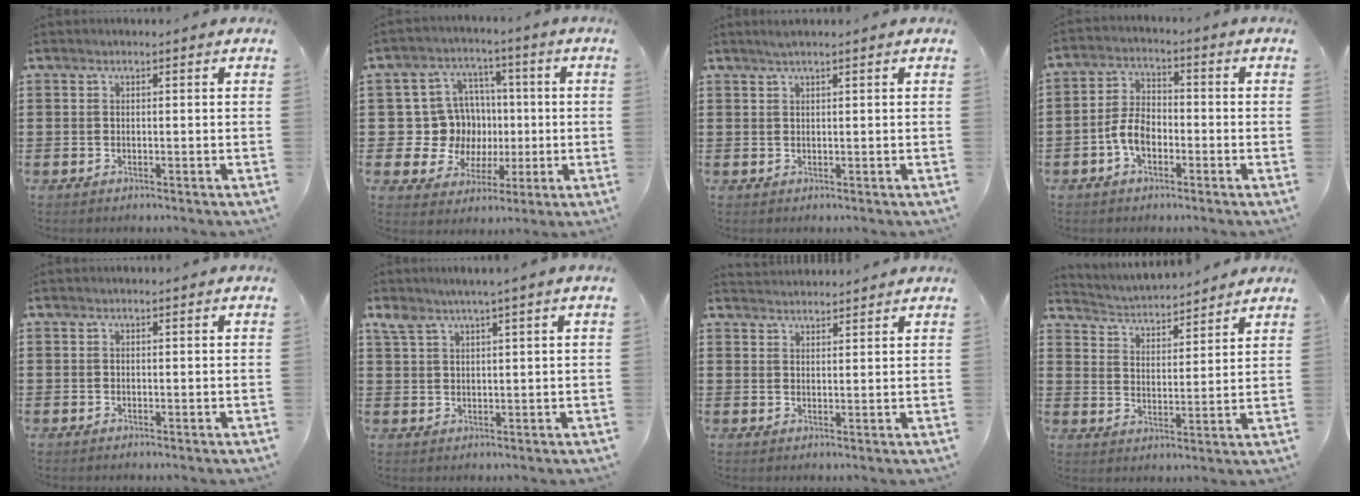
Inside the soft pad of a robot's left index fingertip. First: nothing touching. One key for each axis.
{"total": 10.3, "fx": 1.0, "fy": 9.9, "fz": 2.5, "tx": -0.085, "ty": 0.004, "tz": 0.033}
{"total": 1.2, "fx": 1.0, "fy": 0.0, "fz": 0.8, "tx": -0.016, "ty": 0.000, "tz": 0.018}
{"total": 5.3, "fx": -2.1, "fy": 3.0, "fz": 3.9, "tx": -0.096, "ty": 0.002, "tz": -0.046}
{"total": 0.0}
{"total": 2.9, "fx": 1.9, "fy": 0.2, "fz": 2.2, "tx": -0.048, "ty": 0.000, "tz": 0.033}
{"total": 2.2, "fx": 2.2, "fy": 0.0, "fz": -0.4, "tx": 0.001, "ty": -0.004, "tz": 0.043}
{"total": 3.3, "fx": 3.3, "fy": 0.2, "fz": -0.2, "tx": -0.018, "ty": -0.028, "tz": 0.051}